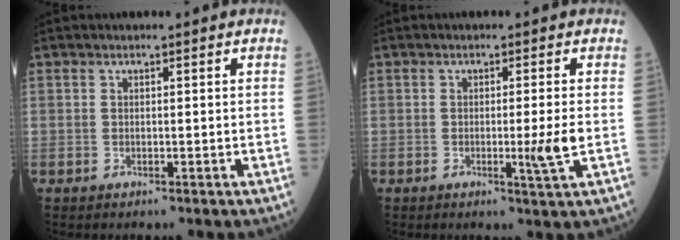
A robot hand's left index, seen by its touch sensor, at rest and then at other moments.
{"total": 3.6, "force": [-0.6, -0.8, 3.5], "torque": [-0.059, -0.011, -0.008]}